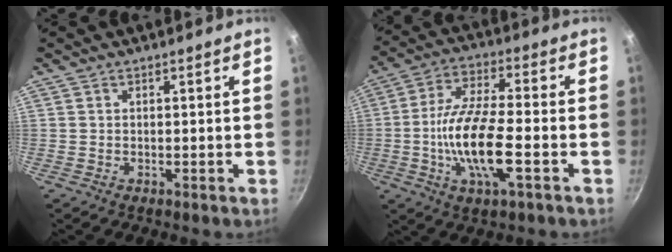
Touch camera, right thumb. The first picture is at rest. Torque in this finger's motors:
{"motor_torque": [2.00, 2.89, 2.01, -0.77, 0.81]}